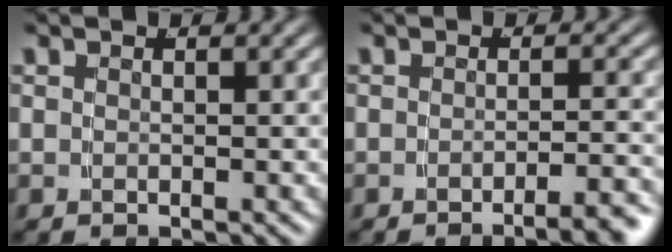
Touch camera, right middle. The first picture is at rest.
{"total": 4.0, "force": [-3.2, 0.5, 2.3], "torque": [-0.020, 0.000, -0.052]}